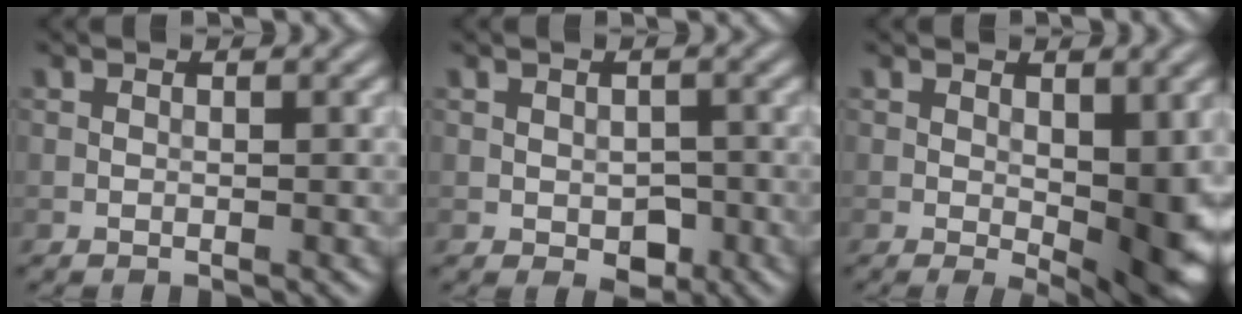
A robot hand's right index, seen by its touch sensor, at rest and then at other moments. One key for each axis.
{"total": 2.2, "fx": -0.6, "fy": 1.5, "fz": 1.5, "tx": -0.018, "ty": -0.006, "tz": -0.005}
{"total": 7.2, "fx": -0.2, "fy": 3.1, "fz": 6.5, "tx": -0.092, "ty": -0.016, "tz": 0.006}